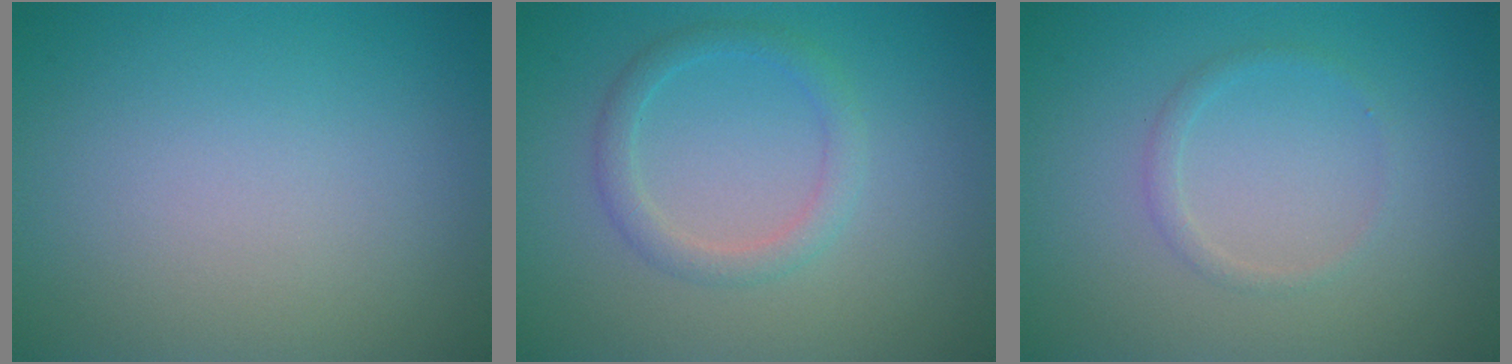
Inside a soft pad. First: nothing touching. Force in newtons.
{"total": 2.1, "press": 2.1, "slide": 0.1}
{"total": 1.0, "press": 1.0, "slide": 0.1}